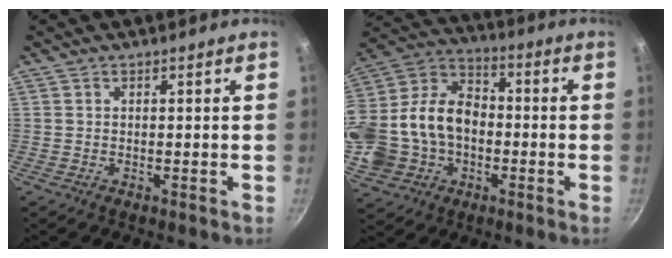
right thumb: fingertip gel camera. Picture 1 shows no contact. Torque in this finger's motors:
{"motor_torque": [1.44, 3.05, 1.02, 0.81, 0.25]}